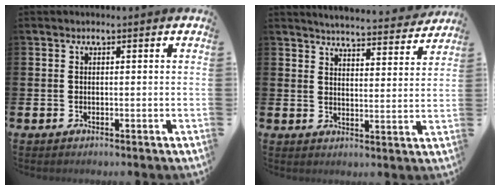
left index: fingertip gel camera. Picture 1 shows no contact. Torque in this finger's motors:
{"motor_torque": [0.96, -1.18, 0.24, 0.02]}